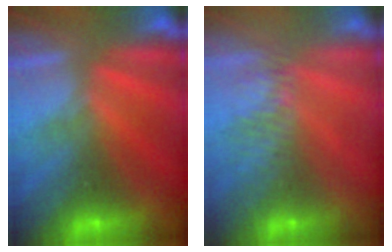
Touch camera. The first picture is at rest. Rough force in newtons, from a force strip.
{"total": 8.7}